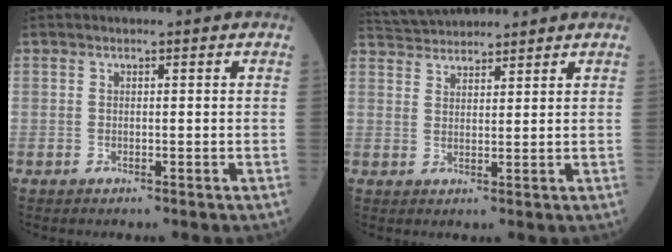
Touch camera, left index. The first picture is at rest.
{"total": 6.4, "force": [6.2, 0.7, 1.2], "torque": [-0.030, 0.037, 0.113]}